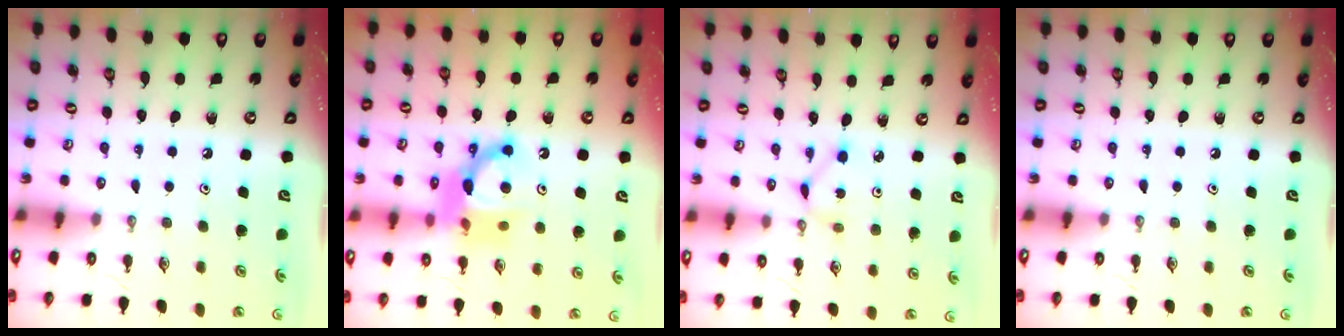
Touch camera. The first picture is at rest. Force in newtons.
{"total": 11.9, "press": 11.8, "slide": 1.4}
{"total": 3.0, "press": 3.0, "slide": 0.1}
{"total": 0.0}